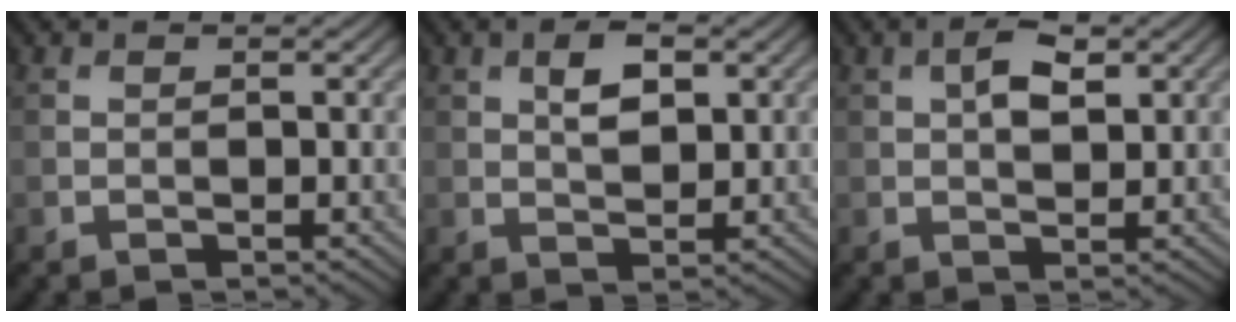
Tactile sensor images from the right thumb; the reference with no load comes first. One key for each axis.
{"total": 4.0, "fx": 1.3, "fy": 2.0, "fz": 3.2, "tx": -0.061, "ty": 0.002, "tz": 0.023}
{"total": 4.2, "fx": 1.3, "fy": 2.0, "fz": 3.4, "tx": -0.065, "ty": 0.005, "tz": 0.021}